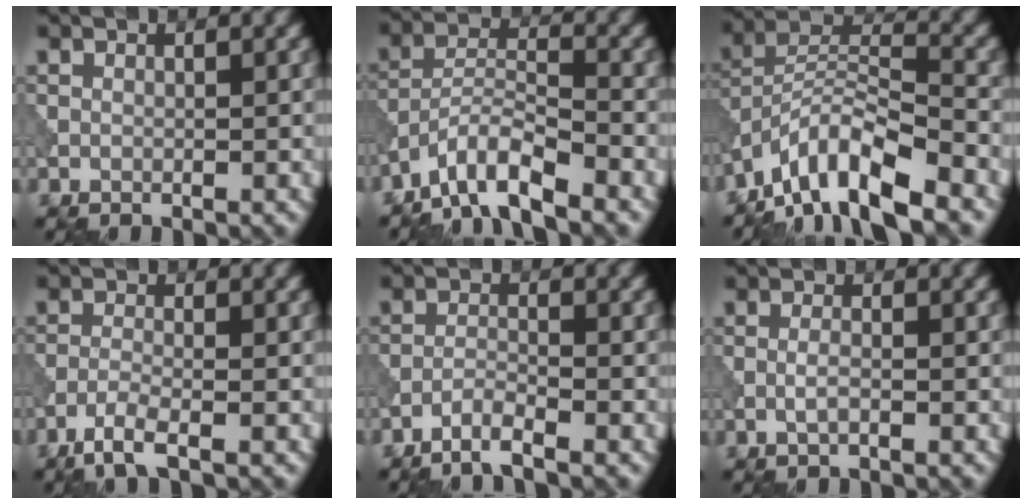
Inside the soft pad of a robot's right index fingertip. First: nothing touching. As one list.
[{"total": 5.4, "force": [-4.4, 0.9, 3.0], "torque": [-0.050, 0.004, -0.088]}, {"total": 9.2, "force": [-6.8, 2.5, 5.7], "torque": [-0.092, 0.009, -0.138]}, {"total": 2.7, "force": [-1.9, 0.4, 1.9], "torque": [-0.038, -0.001, -0.049]}, {"total": 2.1, "force": [-1.7, 0.1, 1.2], "torque": [-0.020, 0.003, -0.044]}, {"total": 1.2, "force": [-0.5, 0.2, 1.1], "torque": [-0.024, 0.001, -0.012]}]